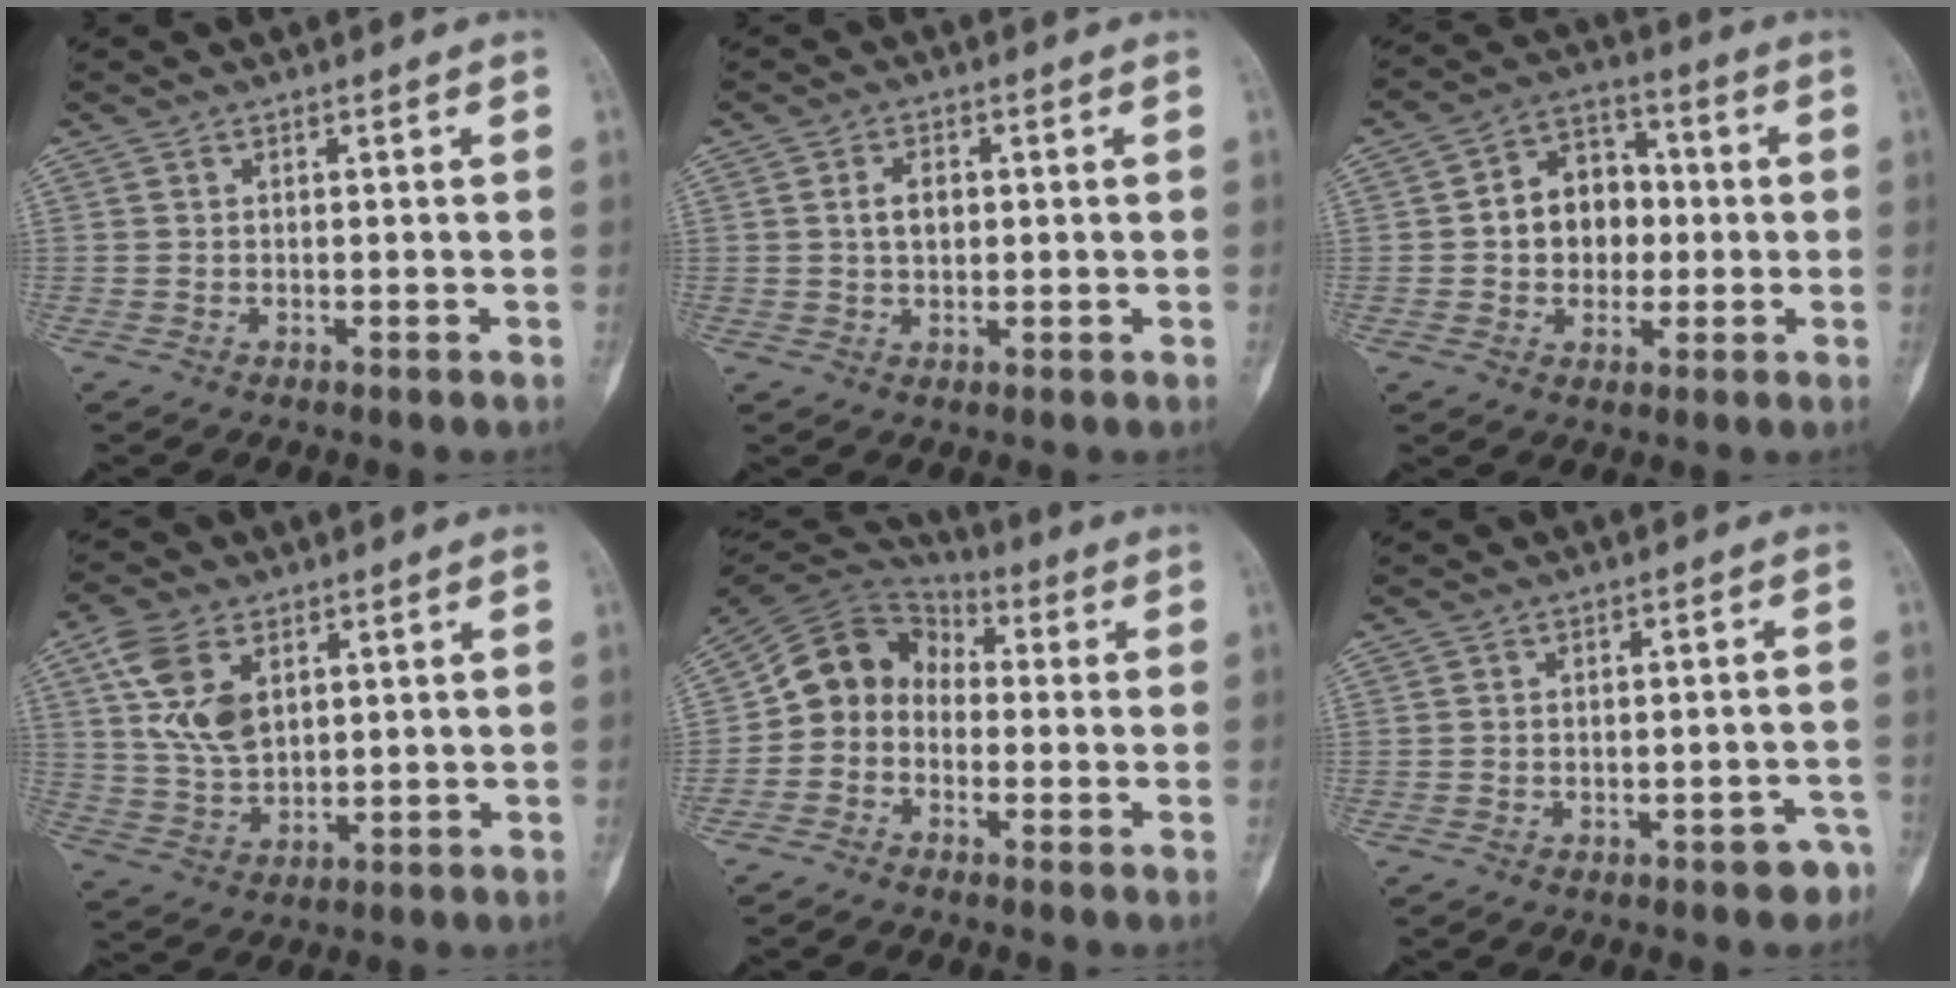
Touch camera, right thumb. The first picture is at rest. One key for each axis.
{"total": 3.7, "fx": 0.7, "fy": 2.5, "fz": 2.8, "tx": -0.038, "ty": 0.003, "tz": 0.012}
{"total": 11.0, "fx": 0.2, "fy": 8.6, "fz": 6.8, "tx": -0.058, "ty": 0.023, "tz": -0.002}
{"total": 10.7, "fx": 4.0, "fy": 6.4, "fz": 7.6, "tx": -0.143, "ty": -0.007, "tz": 0.084}
{"total": 9.9, "fx": -1.6, "fy": 8.5, "fz": 4.8, "tx": -0.067, "ty": 0.053, "tz": -0.050}
{"total": 3.7, "fx": -2.5, "fy": 1.6, "fz": 2.2, "tx": -0.011, "ty": 0.026, "tz": -0.028}